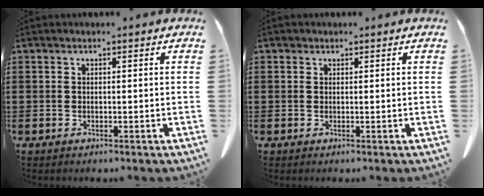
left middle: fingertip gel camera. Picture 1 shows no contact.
{"total": 0.5, "force": [0.4, 0.4, 0.1], "torque": [-0.004, 0.003, 0.007]}